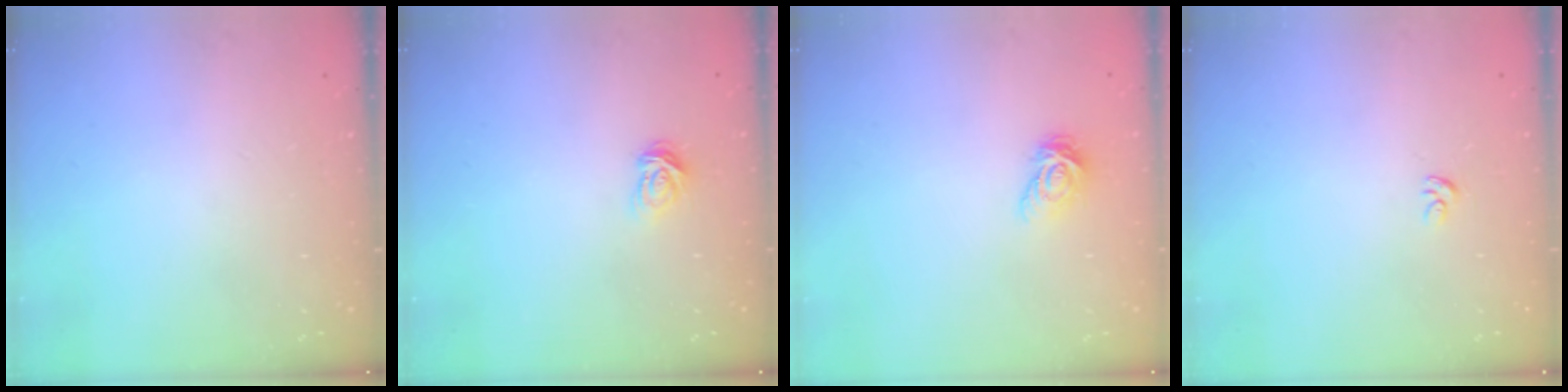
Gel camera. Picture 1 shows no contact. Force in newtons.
{"total": 4.4, "press": 4.3, "slide": 0.6}
{"total": 5.1, "press": 5.1, "slide": 0.2}
{"total": 2.4, "press": 2.4, "slide": 0.1}